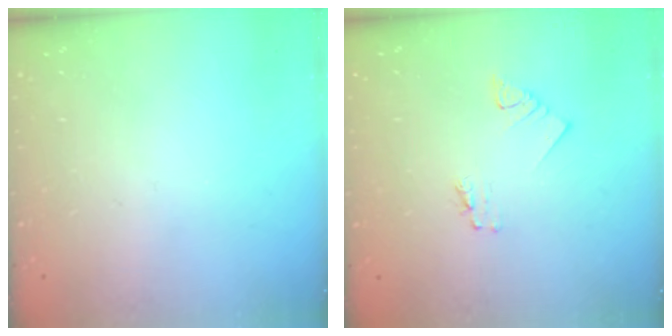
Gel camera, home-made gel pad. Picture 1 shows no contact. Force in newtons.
{"total": 1.2, "press": 1.2, "slide": 0.1}